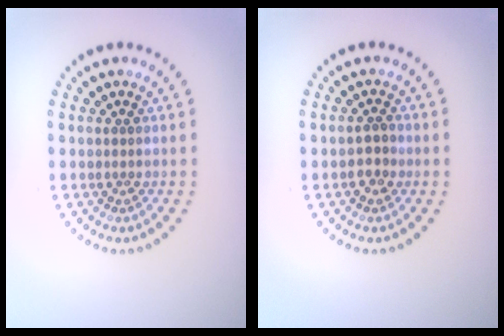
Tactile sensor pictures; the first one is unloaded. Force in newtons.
{"total": 1.9, "press": 1.8, "slide": 0.5}